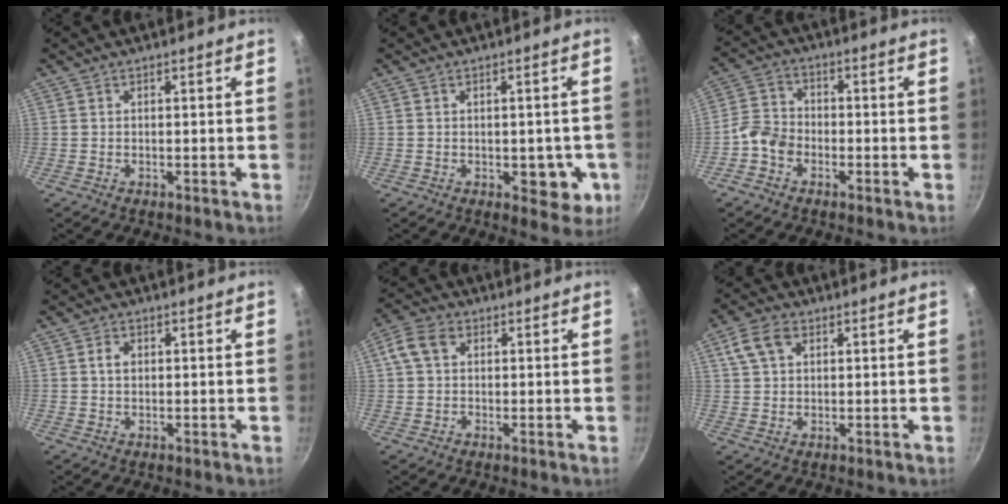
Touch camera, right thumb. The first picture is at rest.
{"total": 6.5, "force": [-1.3, 4.0, 5.0], "torque": [-0.026, 0.002, -0.013]}
{"total": 5.4, "force": [-2.6, 4.1, 2.4], "torque": [-0.030, 0.027, -0.061]}
{"total": 2.0, "force": [0.3, 1.5, 1.3], "torque": [-0.017, 0.005, 0.005]}
{"total": 5.8, "force": [1.1, 4.5, 3.6], "torque": [-0.058, 0.011, 0.010]}
{"total": 6.3, "force": [2.5, 4.3, 4.0], "torque": [-0.068, 0.005, 0.041]}